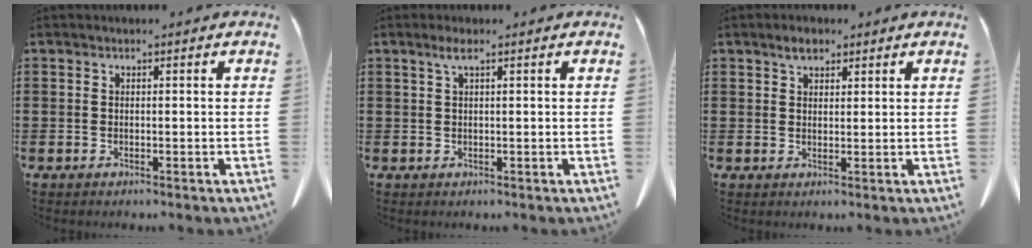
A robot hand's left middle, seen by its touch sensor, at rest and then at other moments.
{"total": 1.8, "force": [0.8, 0.2, 1.6], "torque": [-0.034, 0.002, 0.014]}
{"total": 2.6, "force": [2.0, 1.1, 1.2], "torque": [-0.020, 0.001, 0.036]}